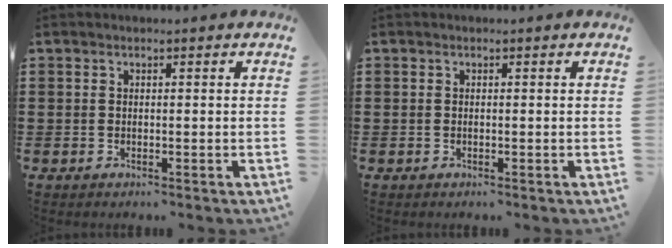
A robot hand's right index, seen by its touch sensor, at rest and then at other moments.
{"total": 0.0}